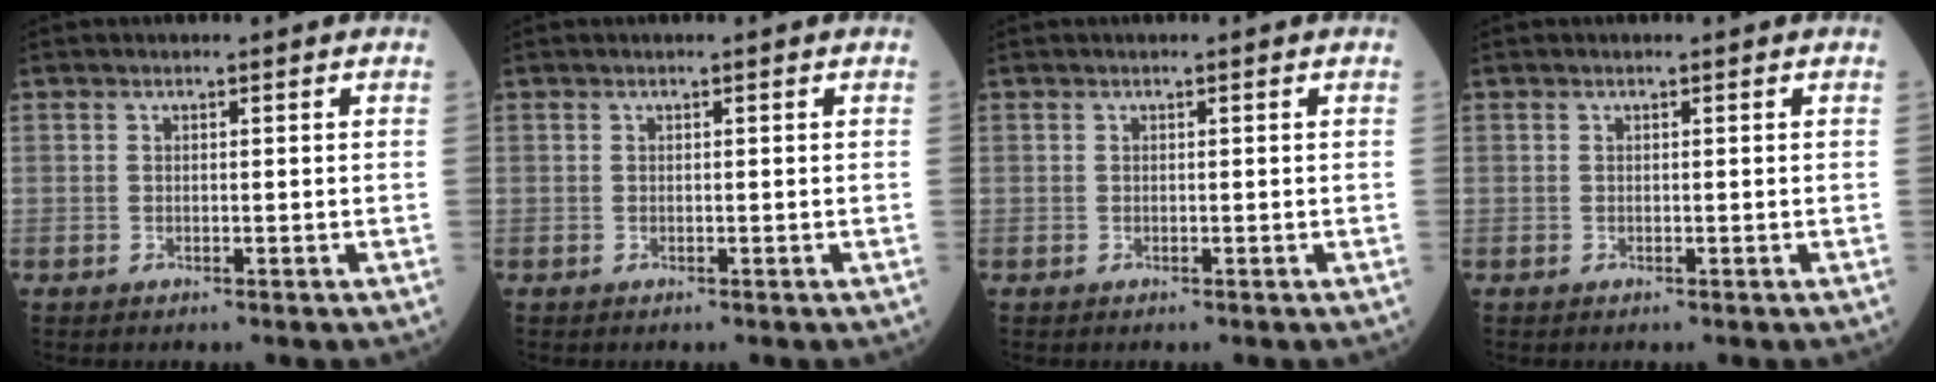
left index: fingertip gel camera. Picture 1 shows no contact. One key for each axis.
{"total": 0.0}
{"total": 0.0}
{"total": 0.0}